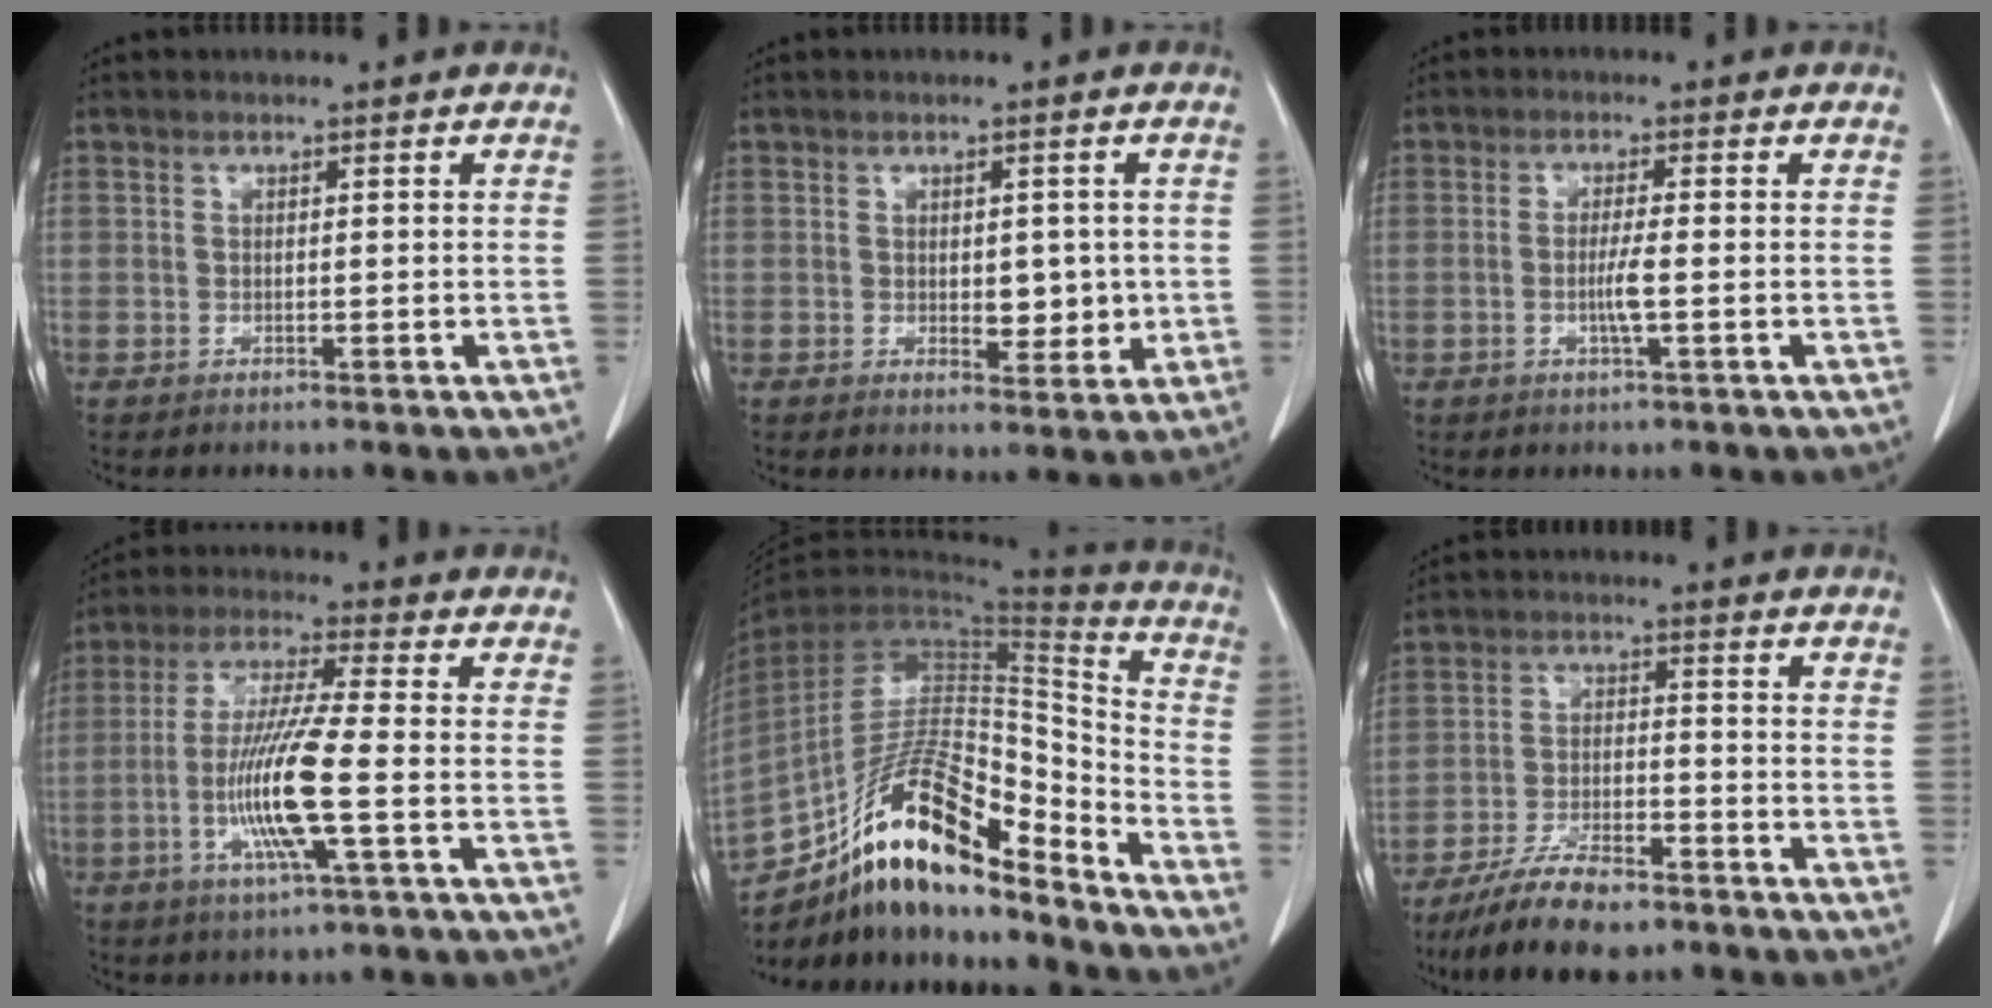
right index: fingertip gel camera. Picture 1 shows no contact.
{"total": 4.5, "force": [-0.2, 2.4, 3.8], "torque": [-0.044, -0.006, 0.005]}
{"total": 4.4, "force": [-1.0, 0.0, 4.3], "torque": [-0.085, -0.006, -0.020]}
{"total": 12.0, "force": [-2.9, 0.0, 11.7], "torque": [-0.236, -0.012, -0.062]}
{"total": 21.5, "force": [-15.7, 5.7, 13.6], "torque": [-0.250, 0.017, -0.274]}
{"total": 10.4, "force": [-8.2, 2.5, 5.8], "torque": [-0.108, -0.018, -0.145]}